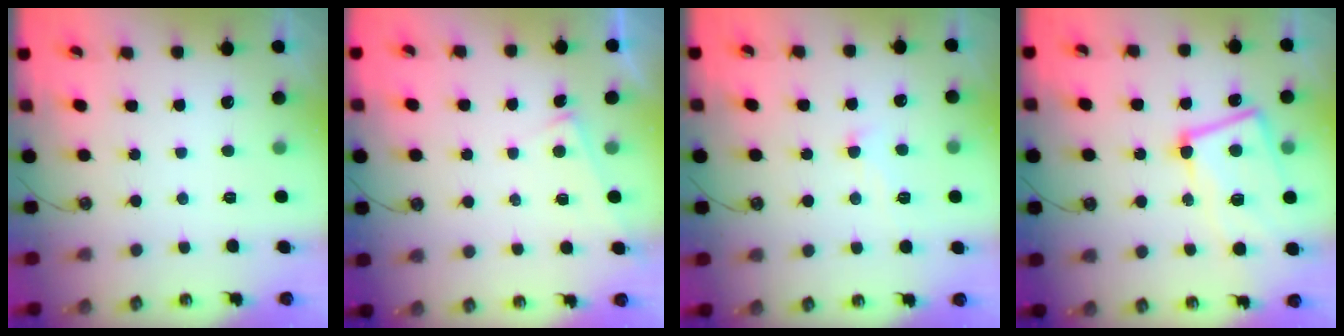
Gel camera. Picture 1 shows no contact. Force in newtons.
{"total": 4.1, "press": 4.1, "slide": 0.2}
{"total": 0.7, "press": 0.3, "slide": 0.7}
{"total": 11.0, "press": 10.8, "slide": 1.9}